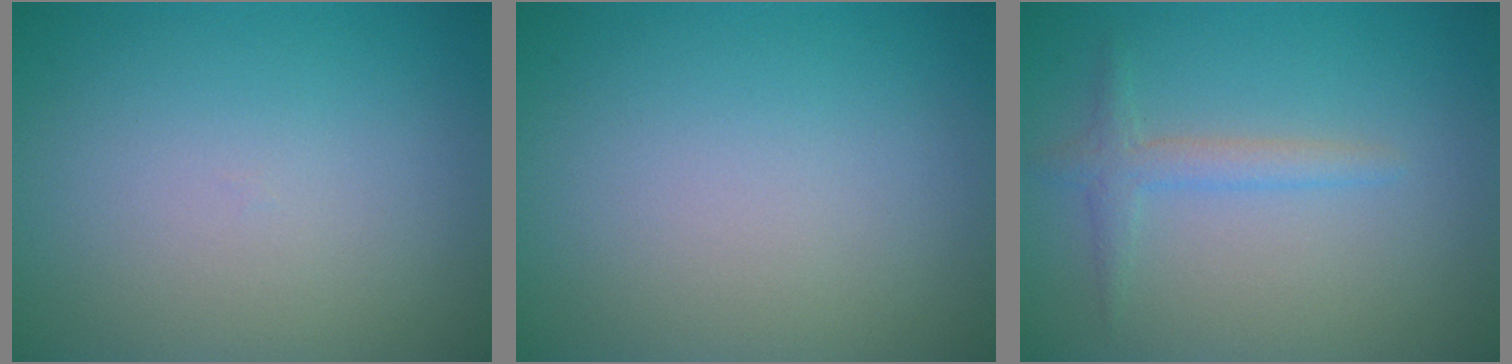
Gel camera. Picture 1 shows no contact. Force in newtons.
{"total": 0.0}
{"total": 1.8, "press": 1.8, "slide": 0.1}